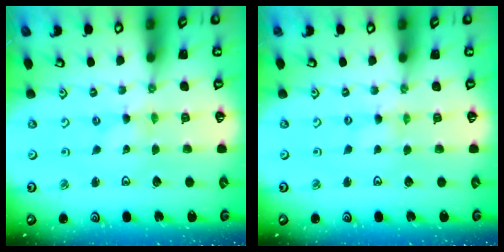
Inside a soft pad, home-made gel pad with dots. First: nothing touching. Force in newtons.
{"total": 0.0}